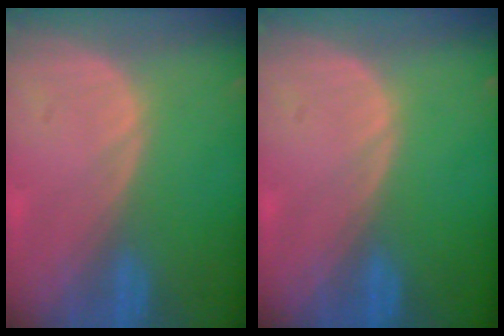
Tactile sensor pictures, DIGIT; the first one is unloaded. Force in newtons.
{"total": 0.0}